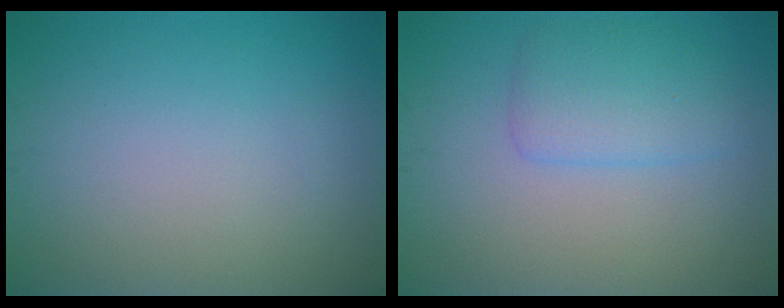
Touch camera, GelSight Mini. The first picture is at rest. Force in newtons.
{"total": 3.0, "press": 3.0, "slide": 0.2}